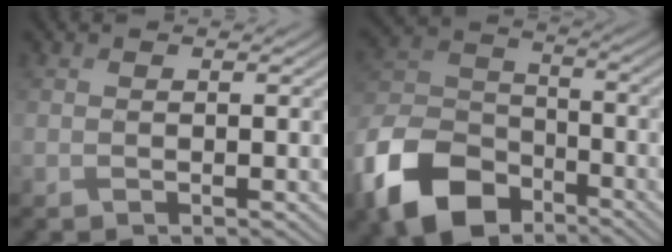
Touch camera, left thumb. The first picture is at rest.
{"total": 13.2, "force": [-8.5, 7.9, 6.3], "torque": [-0.156, -0.021, -0.185]}